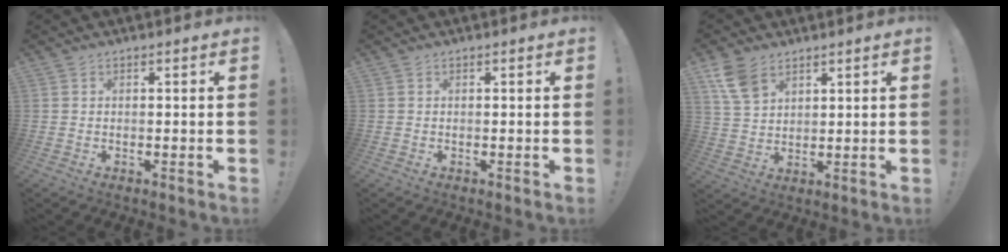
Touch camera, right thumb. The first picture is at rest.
{"total": 0.0}
{"total": 8.5, "force": [5.4, 5.0, 4.4], "torque": [-0.075, -0.017, 0.107]}